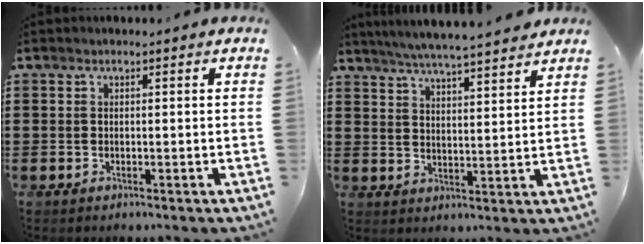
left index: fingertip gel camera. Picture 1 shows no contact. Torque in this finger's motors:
{"motor_torque": [0.76, -0.05, 0.84, 0.21]}